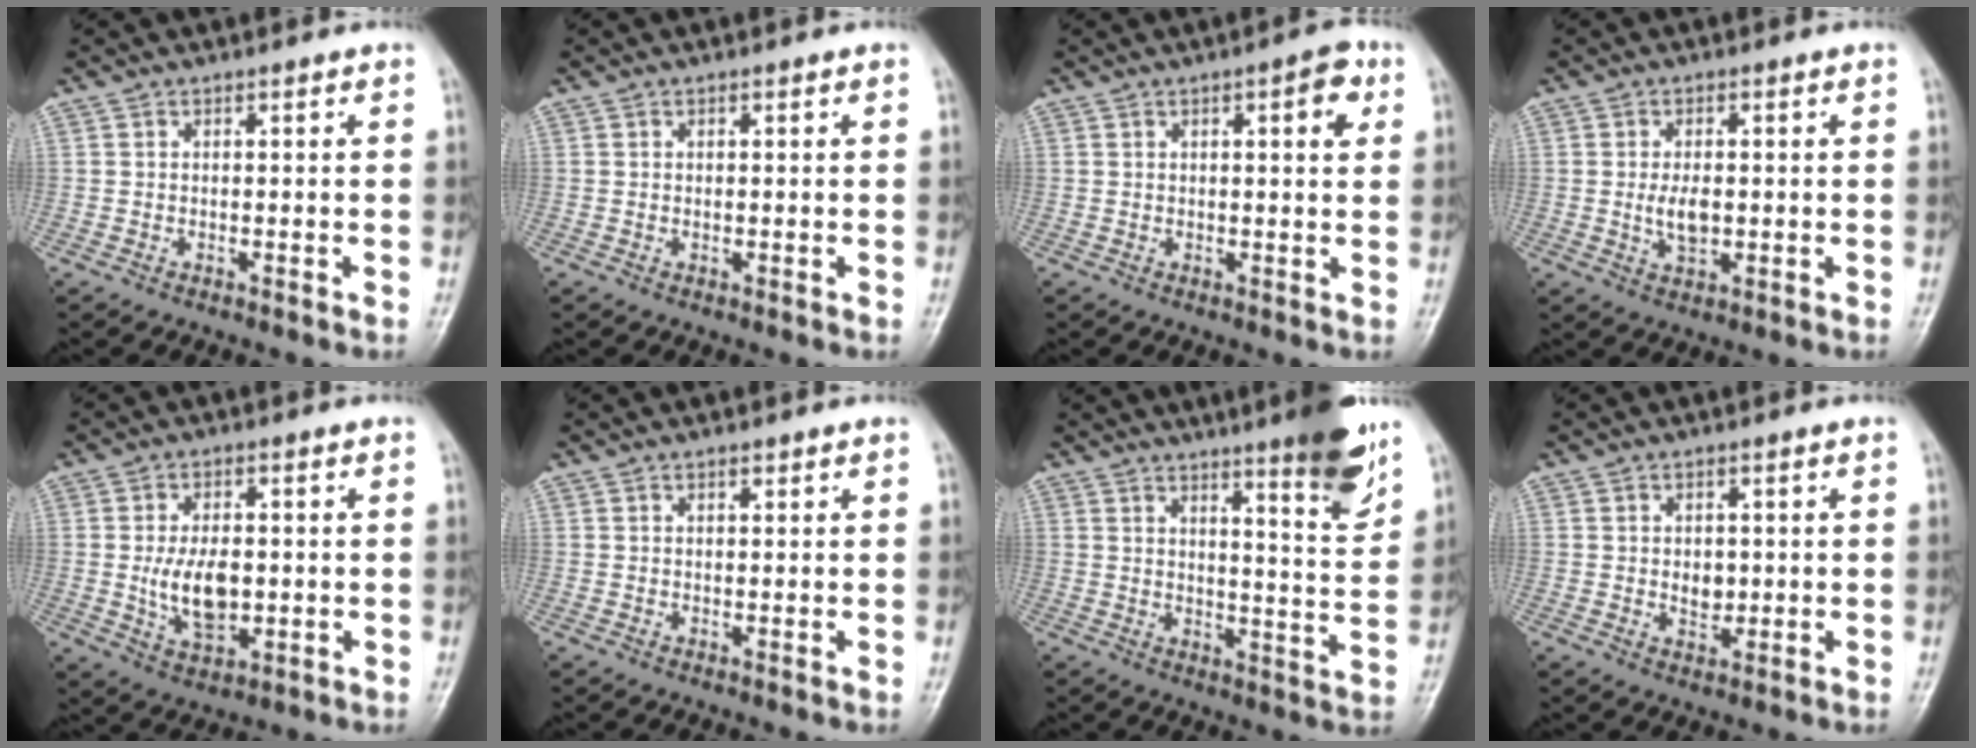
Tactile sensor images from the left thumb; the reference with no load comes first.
{"total": 0.5, "force": [0.2, 0.3, 0.4], "torque": [-0.005, -0.001, 0.003]}
{"total": 4.8, "force": [1.8, 1.5, 4.2], "torque": [-0.046, -0.002, 0.019]}
{"total": 4.6, "force": [-0.1, 2.5, 3.8], "torque": [-0.068, -0.004, -0.001]}
{"total": 9.1, "force": [-0.4, 5.3, 7.4], "torque": [-0.116, -0.006, -0.001]}
{"total": 1.1, "force": [0.7, 0.5, 0.7], "torque": [-0.006, -0.002, 0.009]}
{"total": 11.8, "force": [7.7, 1.4, 8.7], "torque": [-0.100, -0.053, 0.109]}
{"total": 3.6, "force": [0.2, 2.6, 2.5], "torque": [-0.023, -0.003, 0.008]}